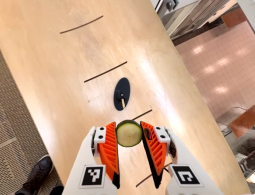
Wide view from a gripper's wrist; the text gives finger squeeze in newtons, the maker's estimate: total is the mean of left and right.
{"total": 7.7, "left": 7.9, "right": 7.5}